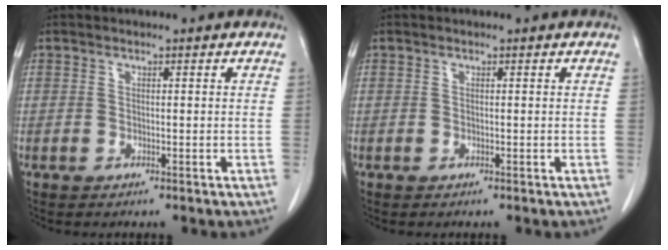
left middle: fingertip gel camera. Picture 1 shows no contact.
{"total": 0.0}